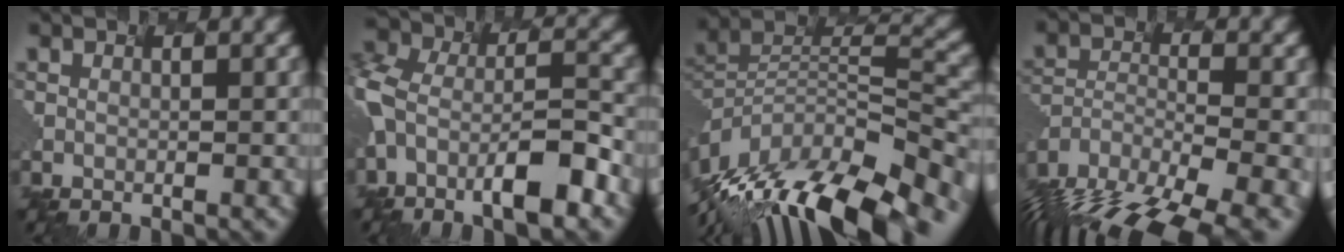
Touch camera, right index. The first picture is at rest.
{"total": 7.8, "force": [-4.7, 2.9, 5.5], "torque": [-0.141, -0.008, -0.074]}
{"total": 14.4, "force": [-11.2, 4.3, 7.8], "torque": [-0.212, 0.009, -0.173]}
{"total": 14.7, "force": [-12.7, 4.3, 5.9], "torque": [-0.156, -0.028, -0.159]}